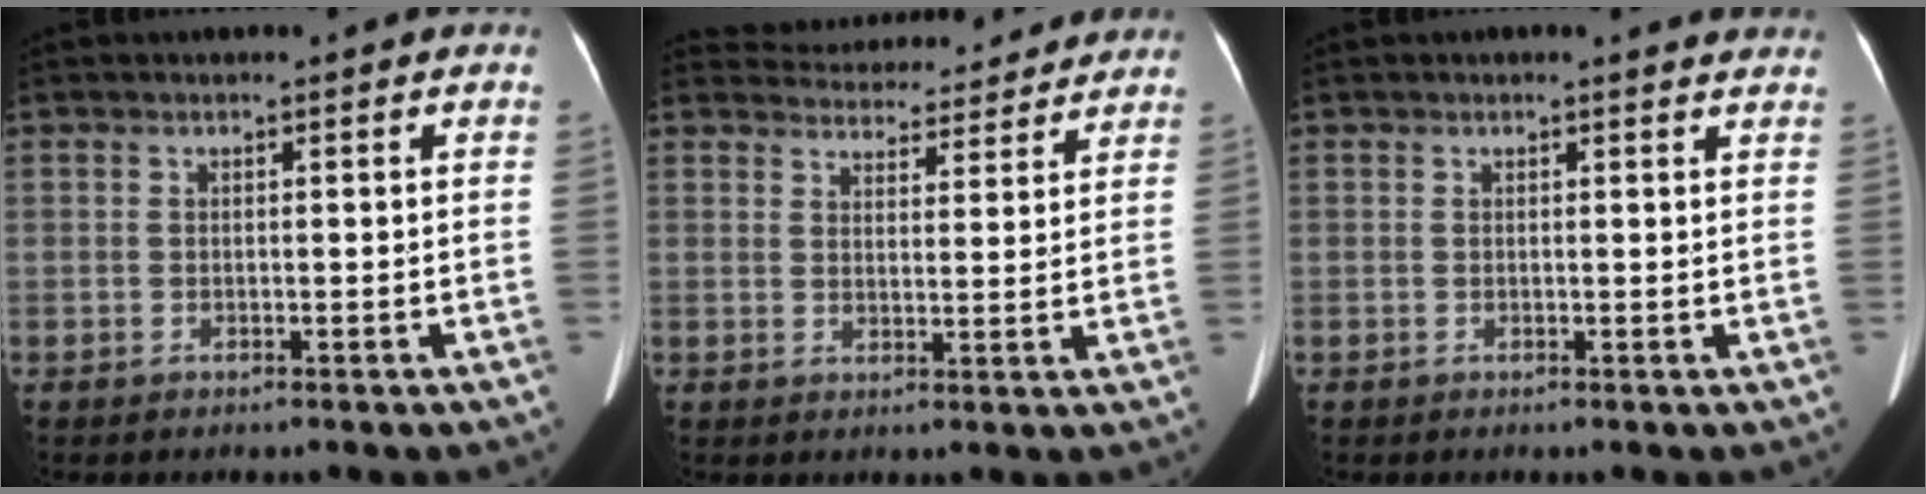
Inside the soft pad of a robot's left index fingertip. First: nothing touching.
{"total": 13.2, "force": [12.7, 3.3, 1.7], "torque": [-0.013, 0.015, 0.154]}
{"total": 3.3, "force": [3.2, 0.6, 0.9], "torque": [-0.016, -0.004, 0.016]}